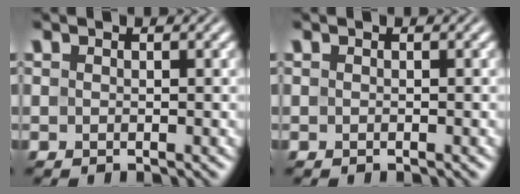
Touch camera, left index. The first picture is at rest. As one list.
[{"total": 0.0}]